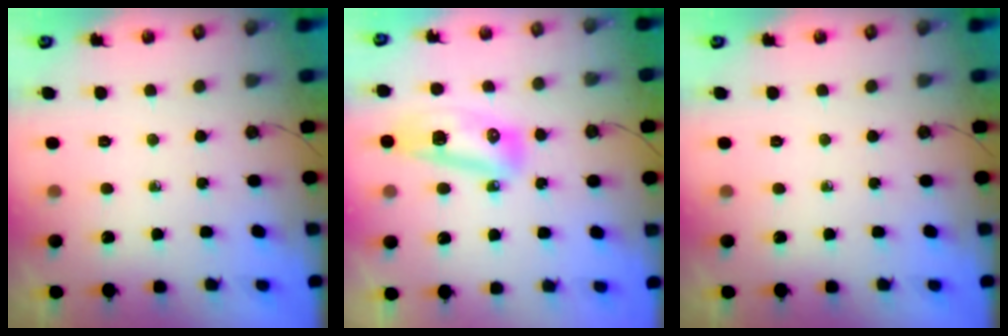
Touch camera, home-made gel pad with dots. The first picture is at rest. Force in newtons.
{"total": 10.5, "press": 10.3, "slide": 2.0}
{"total": 0.0}